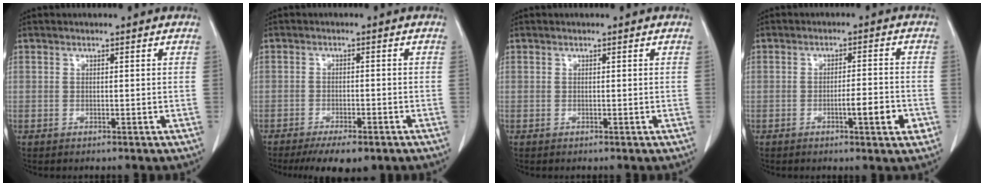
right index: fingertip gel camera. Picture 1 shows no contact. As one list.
[{"total": 6.7, "force": [-5.0, 2.1, 4.0], "torque": [-0.052, -0.009, -0.074]}, {"total": 0.0}, {"total": 5.4, "force": [-2.0, 0.7, 4.9], "torque": [-0.069, 0.000, -0.027]}]